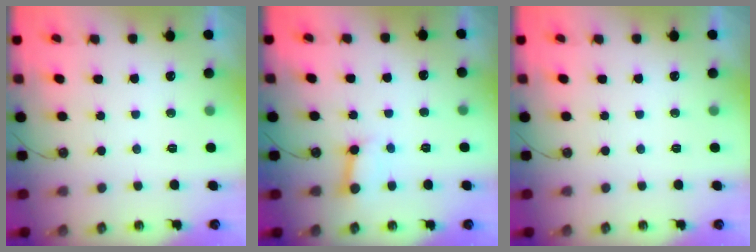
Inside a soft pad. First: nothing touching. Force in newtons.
{"total": 3.6, "press": 3.6, "slide": 0.2}
{"total": 0.0}